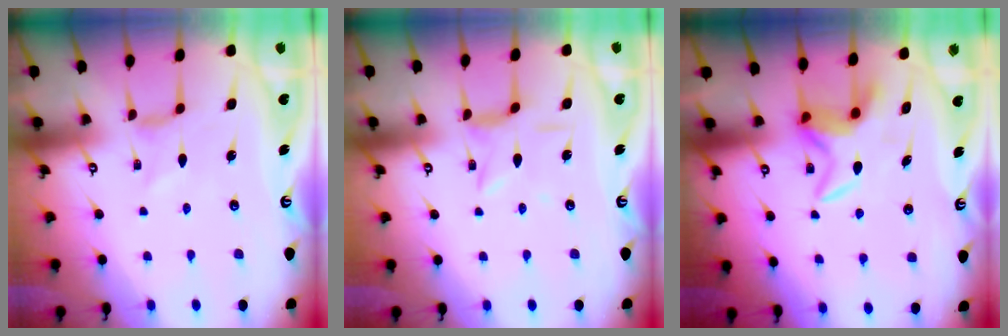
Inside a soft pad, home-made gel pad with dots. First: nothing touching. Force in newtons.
{"total": 2.4, "press": 2.4, "slide": 0.4}
{"total": 6.0, "press": 6.0, "slide": 0.4}